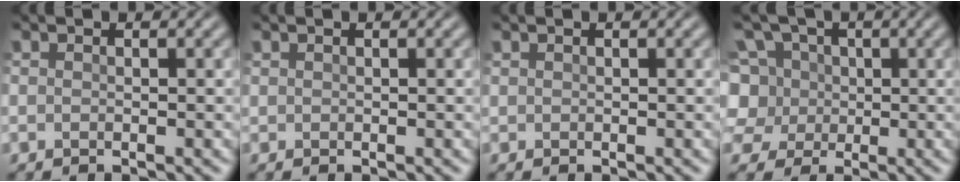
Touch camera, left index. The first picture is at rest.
{"total": 0.0}
{"total": 0.0}
{"total": 8.0, "force": [1.8, 6.8, 3.8], "torque": [-0.077, 0.037, -0.003]}